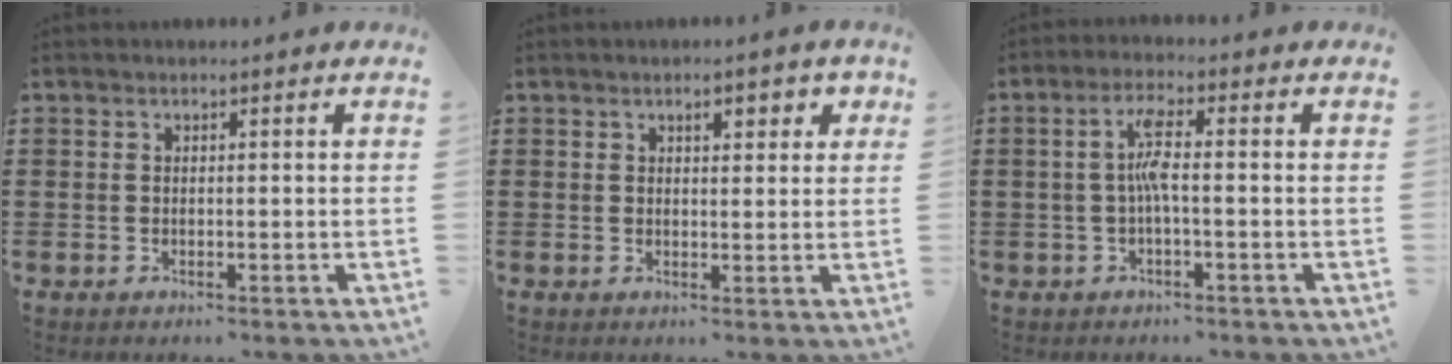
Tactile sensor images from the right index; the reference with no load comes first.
{"total": 2.6, "force": [1.2, 1.1, 2.0], "torque": [-0.027, 0.001, 0.014]}
{"total": 4.4, "force": [-0.4, 0.7, 4.4], "torque": [-0.089, 0.002, -0.014]}